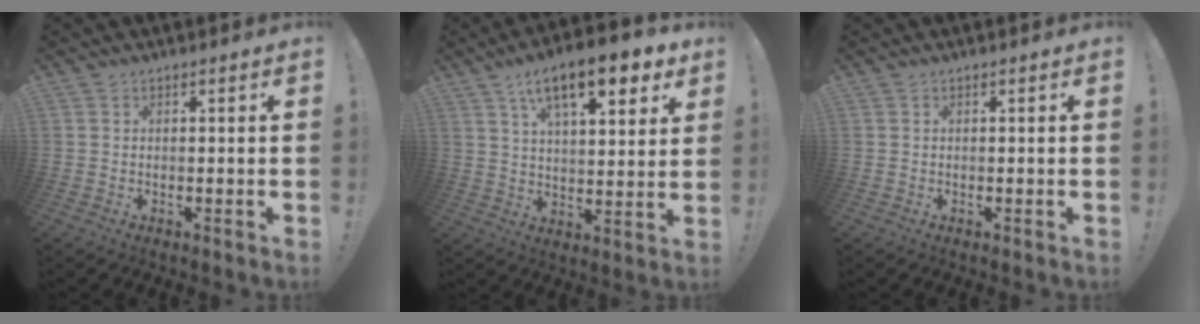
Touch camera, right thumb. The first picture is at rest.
{"total": 16.0, "force": [8.5, 5.8, 12.2], "torque": [-0.188, -0.035, 0.136]}
{"total": 0.0}